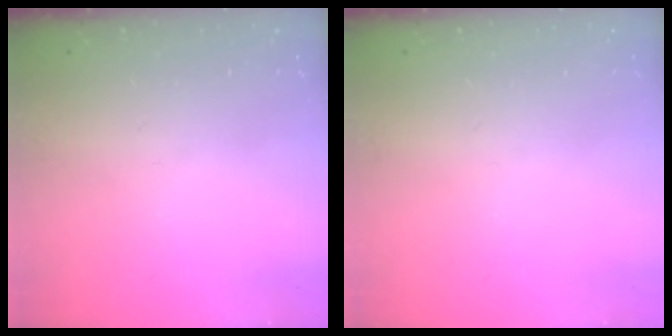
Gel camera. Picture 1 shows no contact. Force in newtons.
{"total": 0.0}